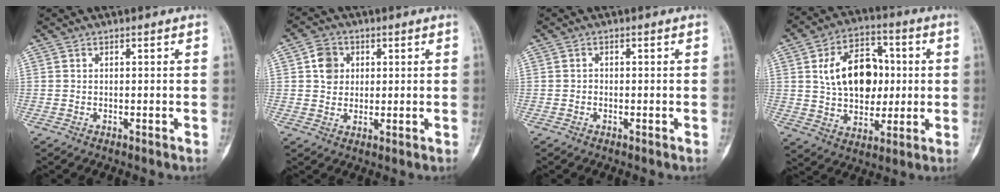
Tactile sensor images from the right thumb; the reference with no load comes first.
{"total": 5.3, "force": [1.2, 4.5, 2.4], "torque": [-0.017, -0.002, 0.017]}
{"total": 0.7, "force": [-0.4, 0.4, 0.3], "torque": [-0.002, 0.003, -0.011]}
{"total": 16.7, "force": [2.2, 11.5, 11.9], "torque": [-0.152, 0.011, 0.038]}